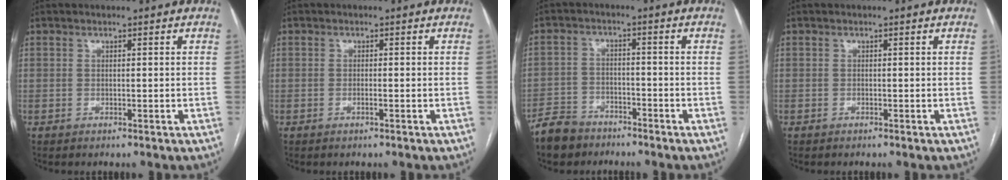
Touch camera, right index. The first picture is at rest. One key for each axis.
{"total": 0.9, "fx": -0.4, "fy": -0.1, "fz": 0.8, "tx": -0.016, "ty": 0.000, "tz": -0.007}
{"total": 6.2, "fx": -5.1, "fy": 3.3, "fz": 1.3, "tx": -0.033, "ty": -0.002, "tz": -0.098}
{"total": 0.0}